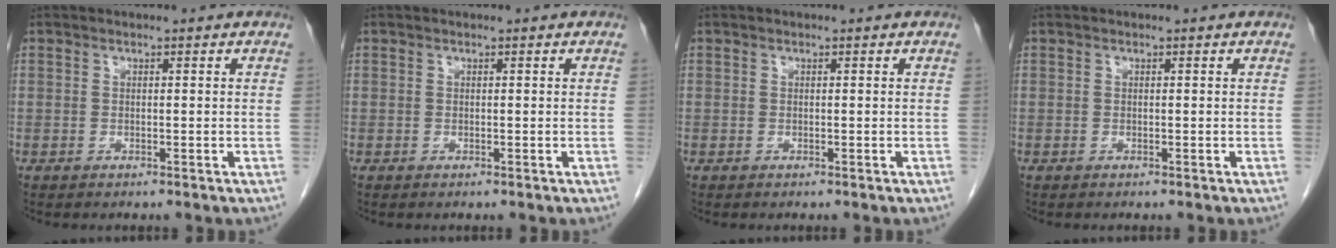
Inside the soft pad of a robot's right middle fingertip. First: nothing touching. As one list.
[{"total": 0.0}, {"total": 0.0}, {"total": 0.0}]